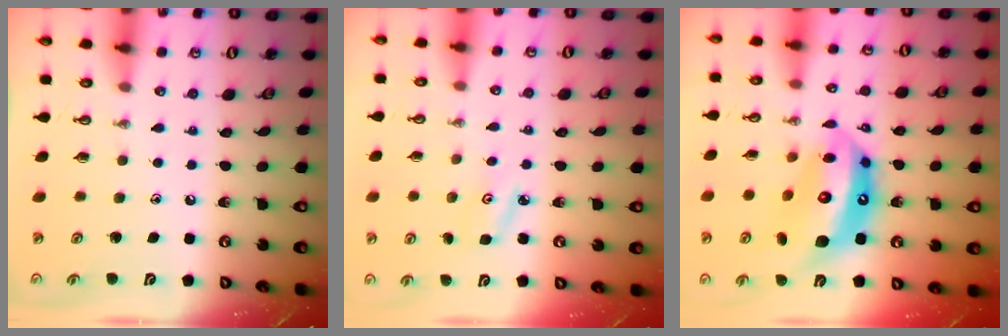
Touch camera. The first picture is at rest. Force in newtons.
{"total": 3.9, "press": 3.8, "slide": 0.5}
{"total": 17.6, "press": 17.4, "slide": 2.2}